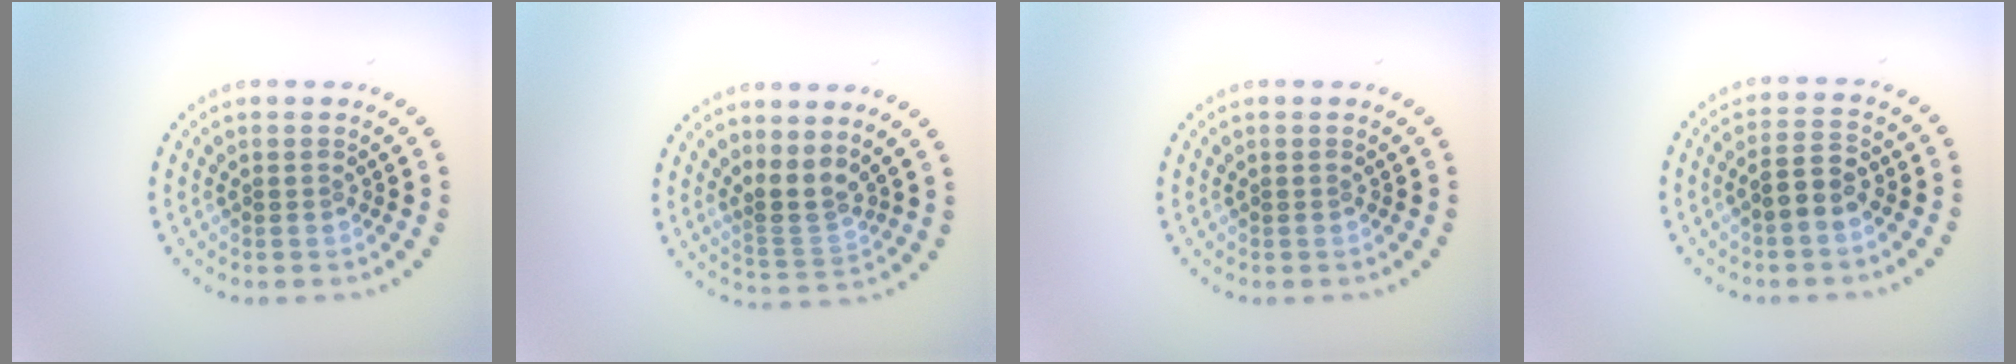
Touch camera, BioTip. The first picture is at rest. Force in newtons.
{"total": 2.7, "press": 1.9, "slide": 1.9}
{"total": 0.0}
{"total": 2.6, "press": 2.5, "slide": 0.8}